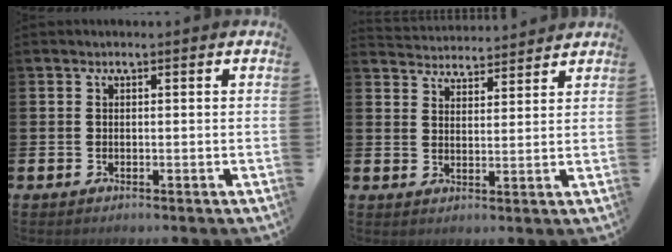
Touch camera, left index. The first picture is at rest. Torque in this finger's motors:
{"motor_torque": [-0.88, -0.88, -0.29, -0.09]}